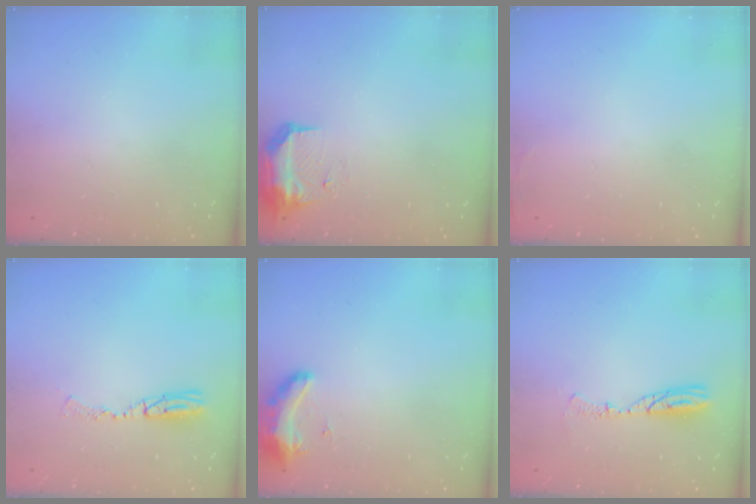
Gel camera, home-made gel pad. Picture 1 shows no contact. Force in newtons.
{"total": 15.7, "press": 10.5, "slide": 11.7}
{"total": 2.5, "press": 2.4, "slide": 0.9}
{"total": 6.9, "press": 6.7, "slide": 1.8}
{"total": 8.7, "press": 8.5, "slide": 1.6}
{"total": 7.4, "press": 7.2, "slide": 1.5}